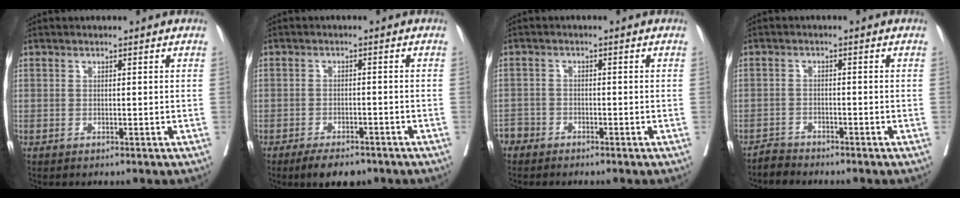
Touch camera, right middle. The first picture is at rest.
{"total": 5.1, "force": [-3.9, 2.0, 2.6], "torque": [-0.037, -0.003, -0.058]}
{"total": 2.2, "force": [-1.9, 1.1, -0.3], "torque": [0.004, 0.005, -0.039]}
{"total": 2.0, "force": [-1.8, 0.2, -0.6], "torque": [0.015, -0.006, -0.036]}